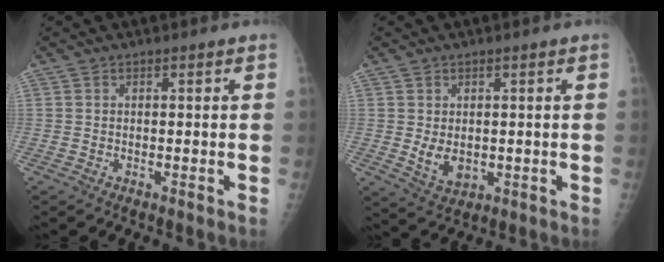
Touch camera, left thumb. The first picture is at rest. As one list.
[{"total": 4.9, "force": [-0.1, 3.5, 3.4], "torque": [-0.045, -0.012, 0.013]}]